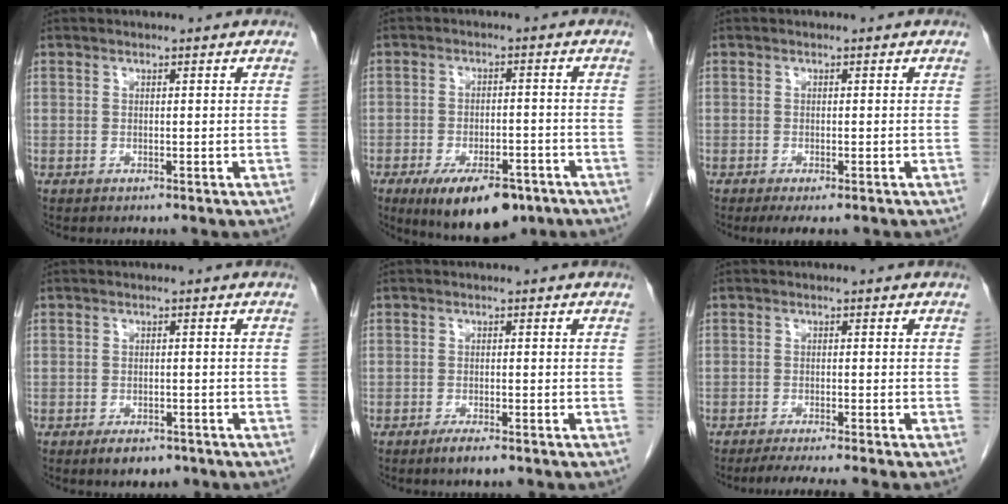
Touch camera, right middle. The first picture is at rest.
{"total": 11.7, "force": [-7.4, 4.9, 7.6], "torque": [-0.113, -0.007, -0.107]}
{"total": 3.3, "force": [-2.2, 0.8, 2.2], "torque": [-0.034, -0.010, -0.032]}
{"total": 3.8, "force": [-2.7, 1.9, 1.9], "torque": [-0.028, -0.001, -0.033]}
{"total": 2.6, "force": [-1.8, 0.5, 1.8], "torque": [-0.032, -0.003, -0.030]}
{"total": 5.6, "force": [-4.7, -0.8, 3.0], "torque": [-0.034, -0.013, -0.074]}